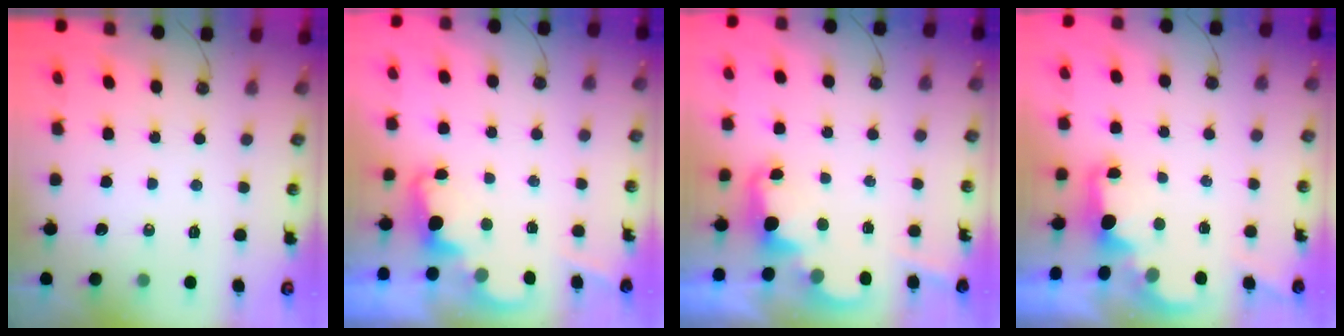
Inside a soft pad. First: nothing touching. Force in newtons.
{"total": 2.4, "press": 2.3, "slide": 0.5}
{"total": 2.6, "press": 2.5, "slide": 0.6}
{"total": 2.2, "press": 2.0, "slide": 0.8}